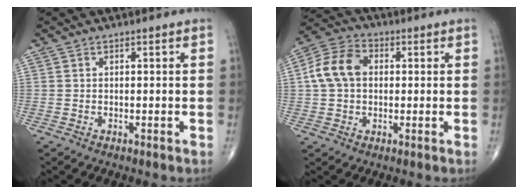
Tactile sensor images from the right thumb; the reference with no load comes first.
{"total": 9.6, "force": [1.0, 7.0, 6.4], "torque": [-0.120, 0.026, 0.011]}